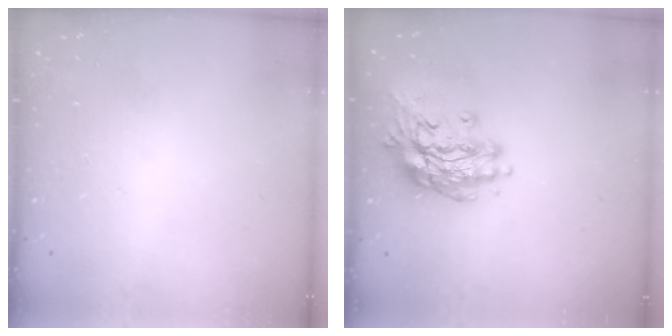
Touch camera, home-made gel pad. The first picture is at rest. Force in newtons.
{"total": 15.6, "press": 15.3, "slide": 3.5}